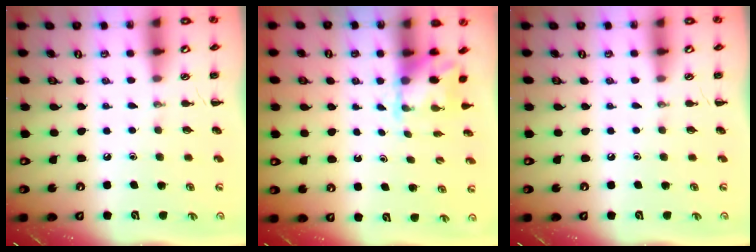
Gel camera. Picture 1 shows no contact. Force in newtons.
{"total": 2.0, "press": 1.9, "slide": 0.7}
{"total": 0.0}